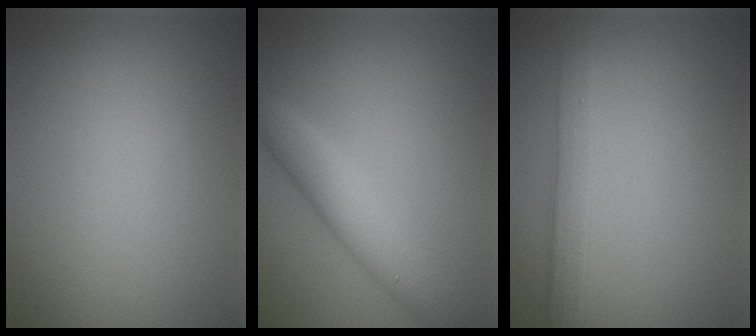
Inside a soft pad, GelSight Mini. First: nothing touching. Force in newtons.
{"total": 4.8, "press": 4.8, "slide": 0.1}
{"total": 2.7, "press": 2.7, "slide": 0.1}